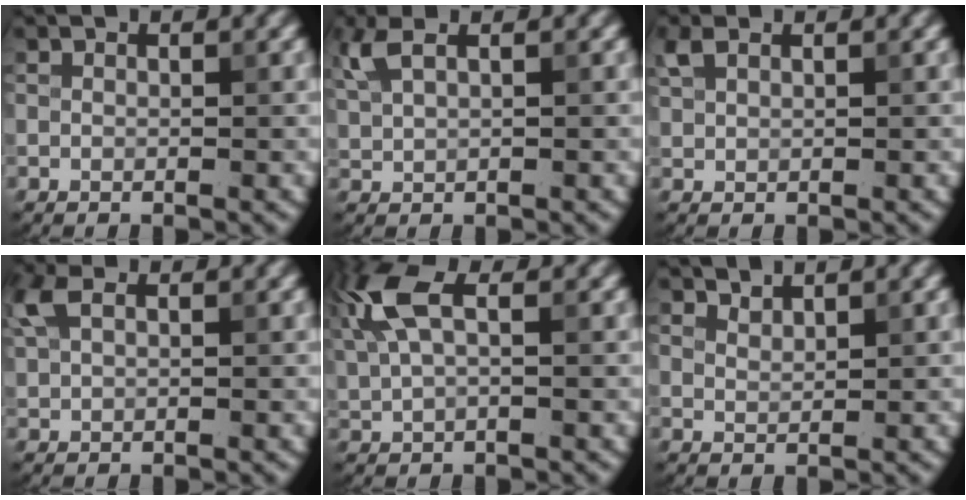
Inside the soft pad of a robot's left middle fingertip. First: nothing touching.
{"total": 2.8, "force": [1.6, 1.0, 2.0], "torque": [-0.053, 0.007, 0.038]}
{"total": 1.8, "force": [1.2, 0.8, 1.0], "torque": [-0.025, 0.006, 0.028]}
{"total": 2.6, "force": [1.3, 1.2, 1.8], "torque": [-0.048, 0.010, 0.027]}
{"total": 5.1, "force": [1.9, 2.1, 4.3], "torque": [-0.108, 0.014, 0.037]}
{"total": 1.3, "force": [1.3, 0.1, 0.2], "torque": [-0.002, -0.002, 0.027]}